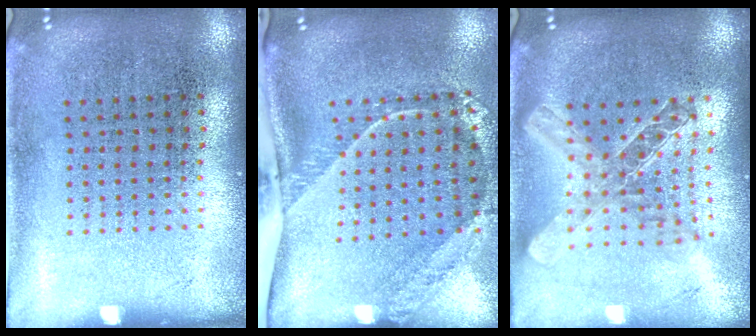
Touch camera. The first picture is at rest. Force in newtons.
{"total": 2.7, "press": 1.8, "slide": 2.0}
{"total": 2.0, "press": 1.7, "slide": 1.1}